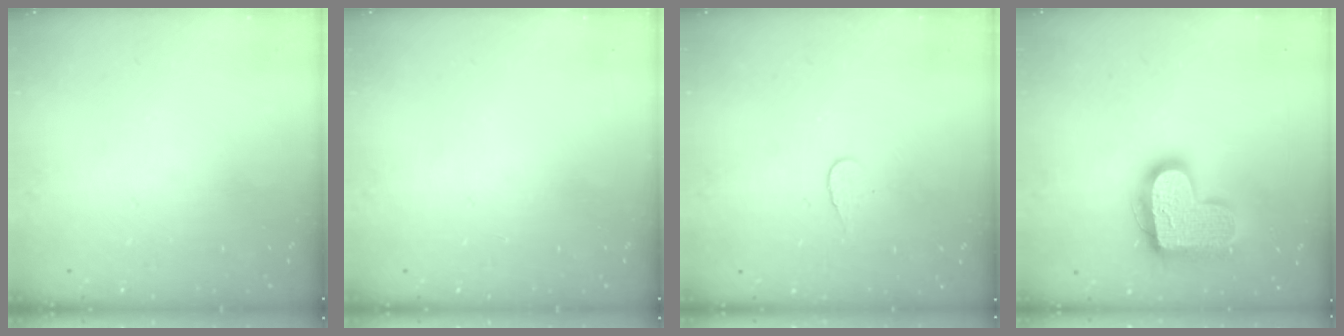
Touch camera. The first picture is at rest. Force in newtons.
{"total": 0.0}
{"total": 3.9, "press": 3.9, "slide": 0.3}
{"total": 17.3, "press": 17.3, "slide": 1.1}